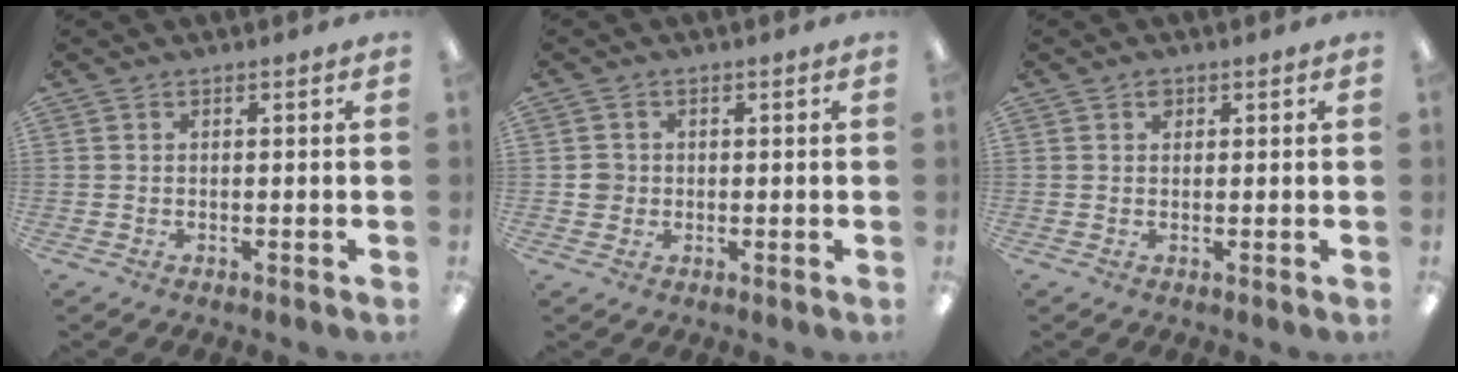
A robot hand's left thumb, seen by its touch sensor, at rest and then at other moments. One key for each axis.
{"total": 2.8, "fx": 0.0, "fy": 2.7, "fz": 0.5, "tx": -0.005, "ty": 0.002, "tz": -0.004}
{"total": 1.4, "fx": 0.8, "fy": 1.0, "fz": 0.7, "tx": -0.007, "ty": -0.001, "tz": 0.012}